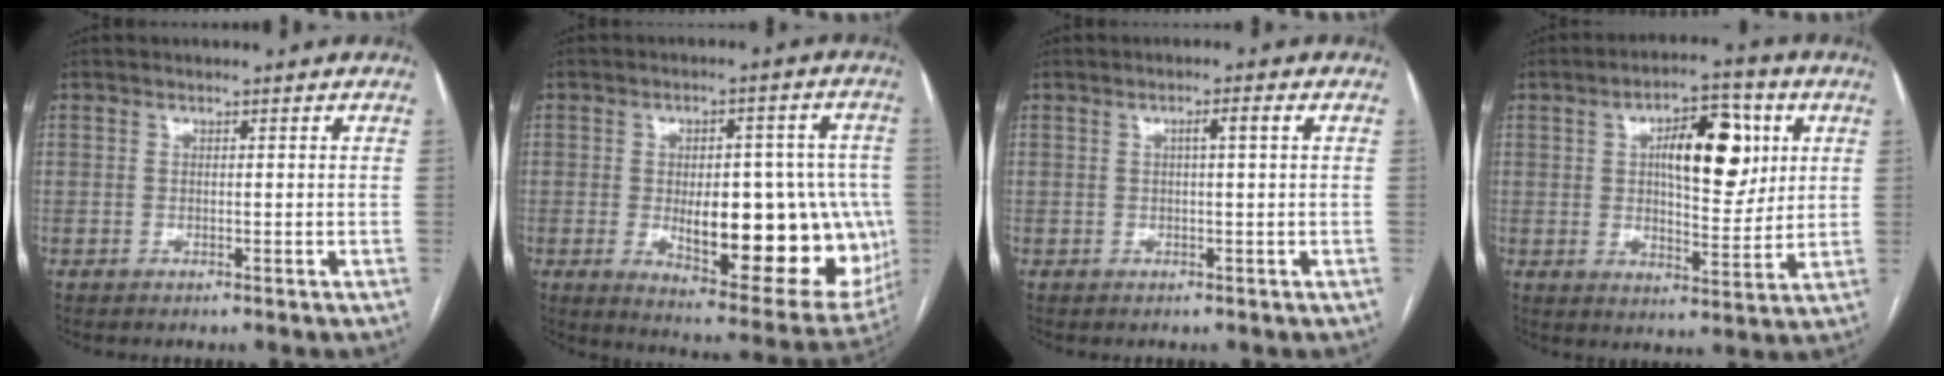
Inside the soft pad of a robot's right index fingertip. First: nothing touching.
{"total": 21.2, "force": [-3.2, 8.2, 19.3], "torque": [-0.193, 0.012, -0.012]}
{"total": 2.0, "force": [0.4, -0.2, 1.9], "torque": [-0.033, 0.003, 0.008]}
{"total": 12.5, "force": [3.7, 4.9, 10.9], "torque": [-0.165, 0.019, 0.058]}